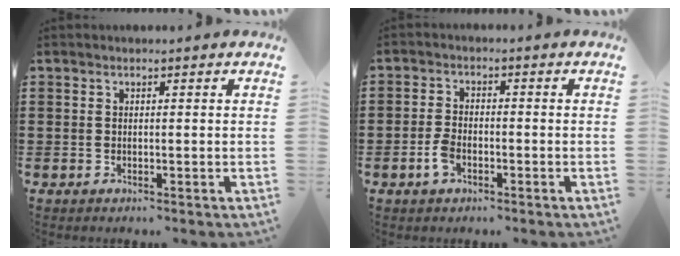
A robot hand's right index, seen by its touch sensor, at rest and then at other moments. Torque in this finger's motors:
{"motor_torque": [1.11, 0.32, 0.44, 0.10]}